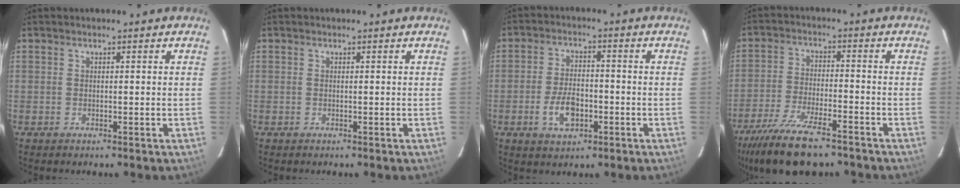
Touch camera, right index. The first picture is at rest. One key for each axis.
{"total": 0.0}
{"total": 8.7, "fx": -3.4, "fy": 4.4, "fz": 6.7, "tx": -0.138, "ty": 0.003, "tz": -0.057}
{"total": 15.2, "fx": -11.7, "fy": 4.1, "fz": 8.9, "tx": -0.194, "ty": -0.036, "tz": -0.204}